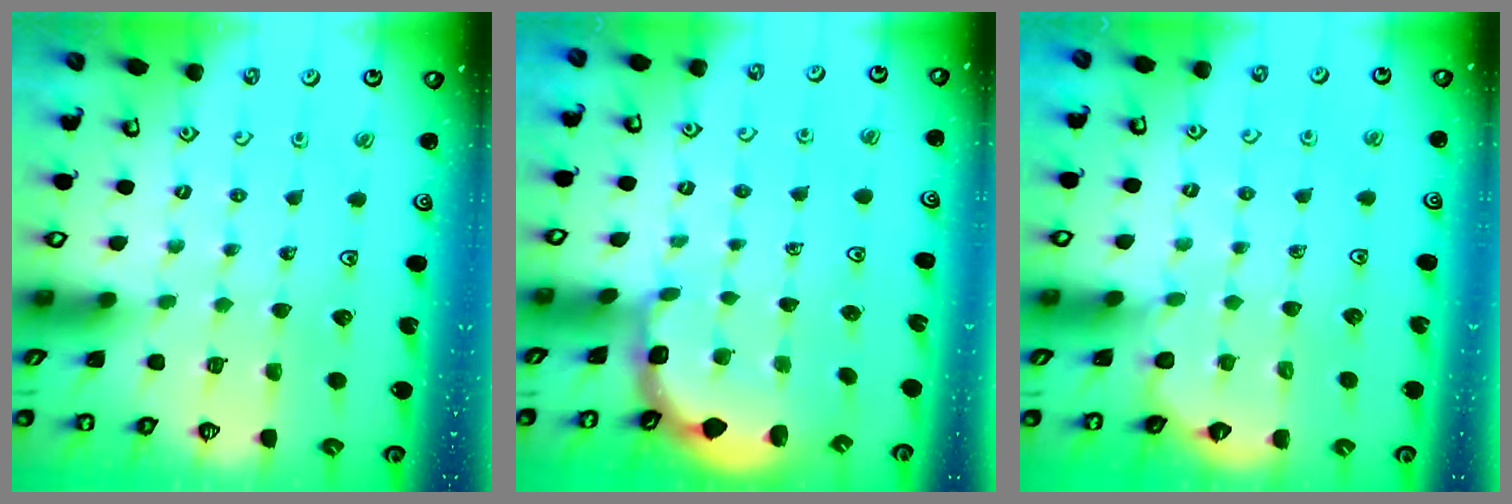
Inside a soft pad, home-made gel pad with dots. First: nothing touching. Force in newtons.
{"total": 1.8, "press": 1.4, "slide": 1.1}
{"total": 3.0, "press": 2.9, "slide": 0.5}